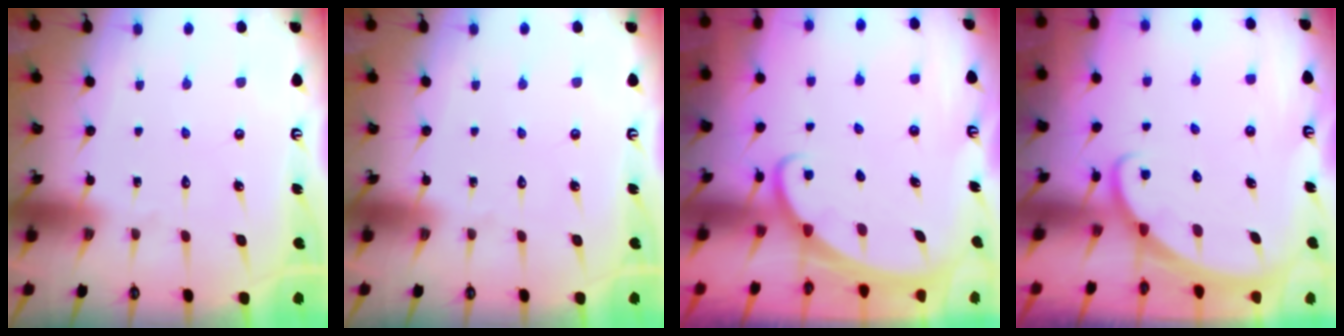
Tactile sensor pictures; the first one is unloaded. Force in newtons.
{"total": 0.0}
{"total": 1.6, "press": 1.6, "slide": 0.1}
{"total": 1.8, "press": 1.8, "slide": 0.1}